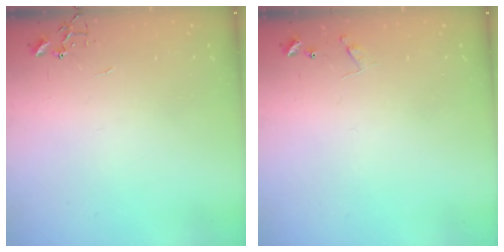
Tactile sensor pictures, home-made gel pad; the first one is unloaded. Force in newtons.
{"total": 7.7, "press": 7.7, "slide": 0.3}